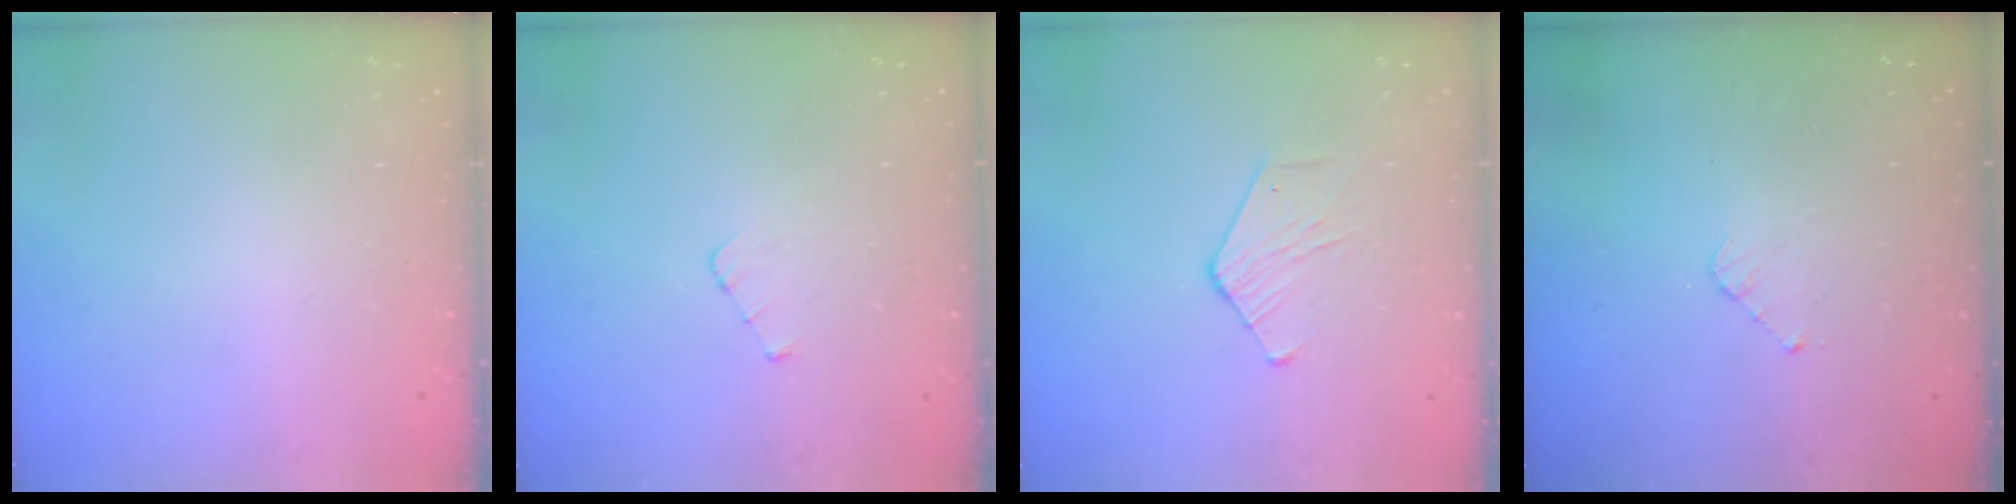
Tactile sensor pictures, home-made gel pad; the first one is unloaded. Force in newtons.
{"total": 2.4, "press": 2.4, "slide": 0.3}
{"total": 4.0, "press": 4.0, "slide": 0.3}
{"total": 2.8, "press": 2.8, "slide": 0.2}